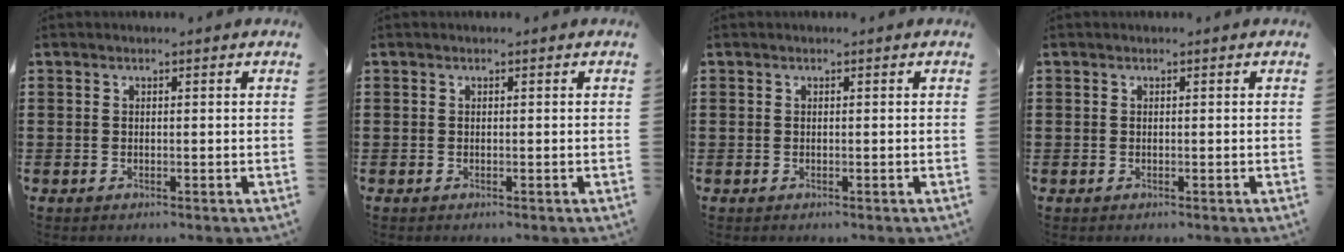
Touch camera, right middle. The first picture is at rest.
{"total": 0.0}
{"total": 0.0}
{"total": 0.0}